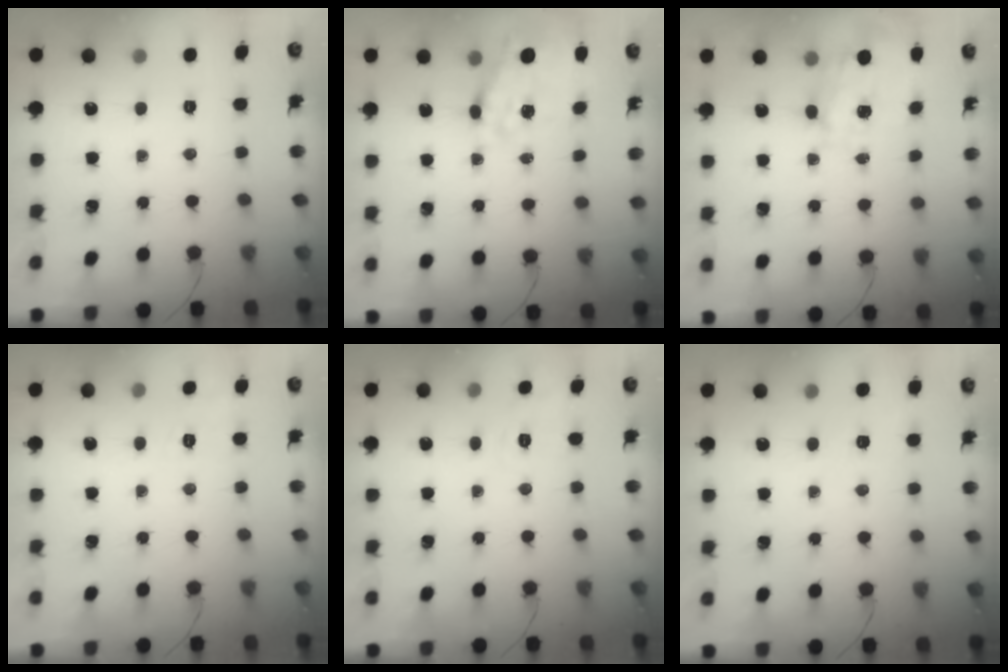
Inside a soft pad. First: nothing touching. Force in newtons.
{"total": 17.7, "press": 17.3, "slide": 3.8}
{"total": 3.5, "press": 3.3, "slide": 1.0}
{"total": 2.5, "press": 1.6, "slide": 1.9}
{"total": 4.2, "press": 3.6, "slide": 2.2}
{"total": 1.7, "press": 1.0, "slide": 1.3}